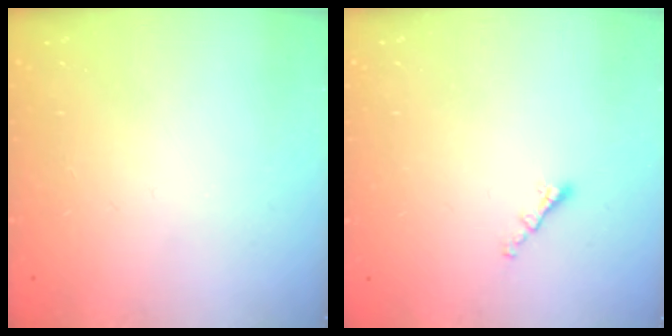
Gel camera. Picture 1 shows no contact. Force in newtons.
{"total": 1.3, "press": 1.2, "slide": 0.6}